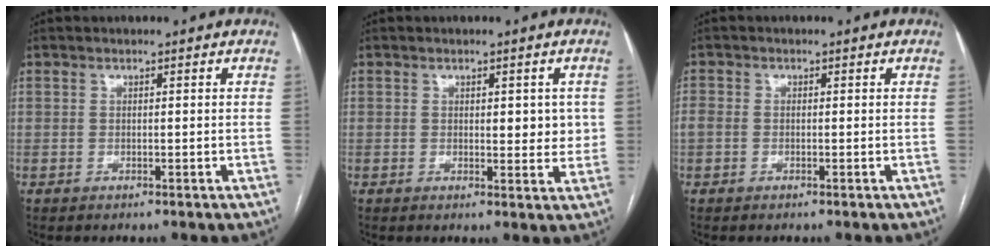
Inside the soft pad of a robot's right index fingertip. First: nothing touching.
{"total": 4.2, "force": [0.7, 2.1, 3.6], "torque": [-0.035, -0.003, 0.008]}
{"total": 2.0, "force": [-0.3, 1.6, 1.1], "torque": [-0.034, 0.013, -0.003]}